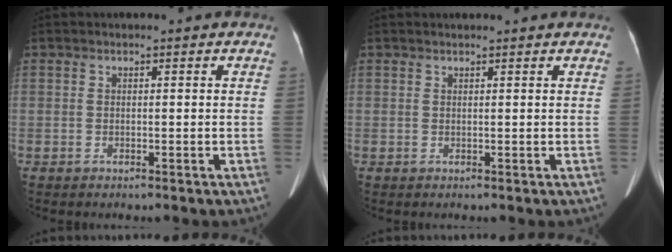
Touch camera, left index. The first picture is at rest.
{"total": 2.7, "force": [2.6, 0.1, 0.8], "torque": [-0.011, 0.020, 0.031]}